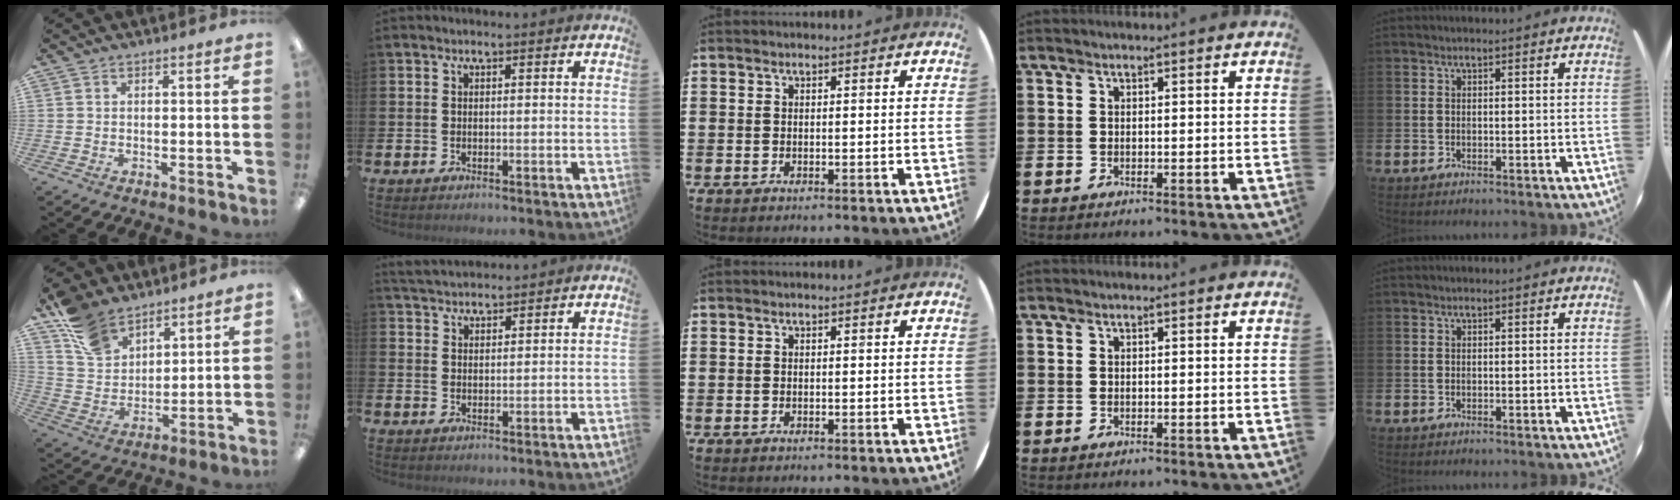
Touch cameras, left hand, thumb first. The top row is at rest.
{"thumb": {"total": 12.4, "force": [9.5, 7.1, 3.8], "torque": [-0.090, -0.046, 0.188]}, "index": {"total": 3.4, "force": [3.4, 0.7, 0.1], "torque": [-0.009, -0.012, 0.063]}}